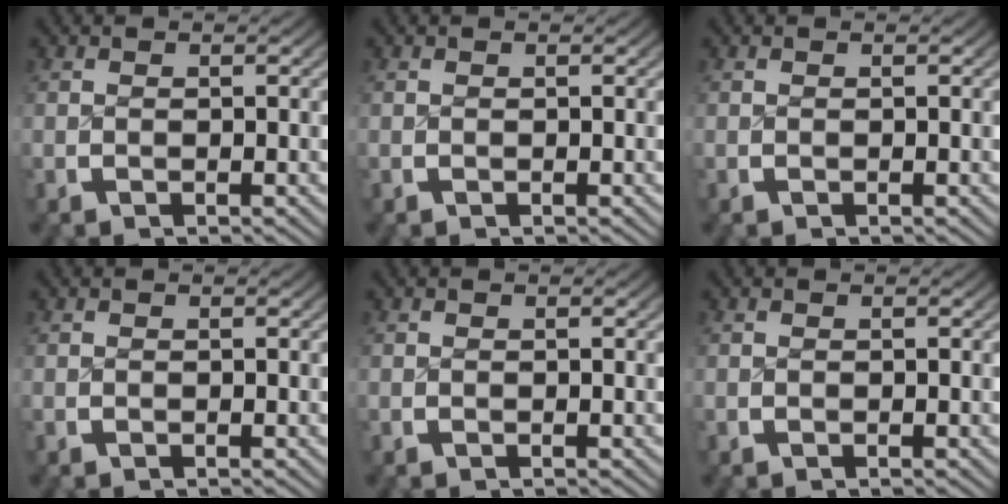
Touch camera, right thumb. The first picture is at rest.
{"total": 0.0}
{"total": 0.0}
{"total": 0.0}
{"total": 0.0}
{"total": 0.0}